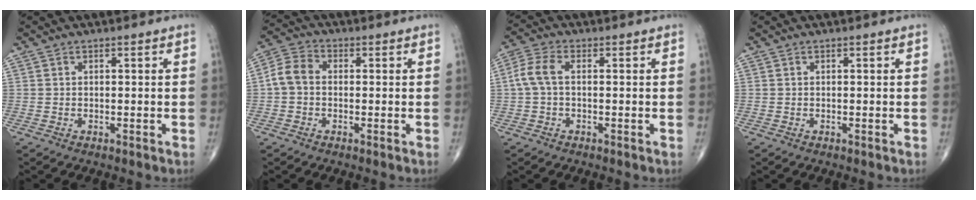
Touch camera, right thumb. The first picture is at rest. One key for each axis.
{"total": 5.6, "fx": -0.3, "fy": 4.2, "fz": 3.6, "tx": -0.066, "ty": 0.019, "tz": -0.018}
{"total": 4.9, "fx": 0.1, "fy": 2.6, "fz": 4.1, "tx": -0.104, "ty": 0.015, "tz": -0.004}
{"total": 0.0}